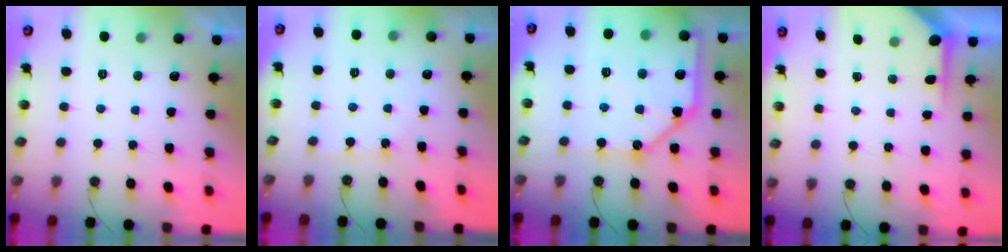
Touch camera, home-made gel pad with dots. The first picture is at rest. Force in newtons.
{"total": 3.2, "press": 3.1, "slide": 0.4}
{"total": 14.5, "press": 14.4, "slide": 1.7}
{"total": 4.6, "press": 4.6, "slide": 0.2}